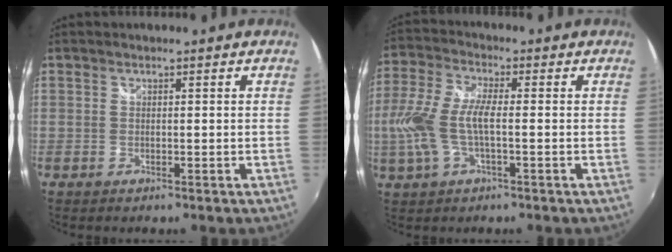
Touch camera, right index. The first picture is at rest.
{"total": 10.7, "force": [-1.6, 3.4, 10.0], "torque": [-0.222, 0.000, -0.031]}